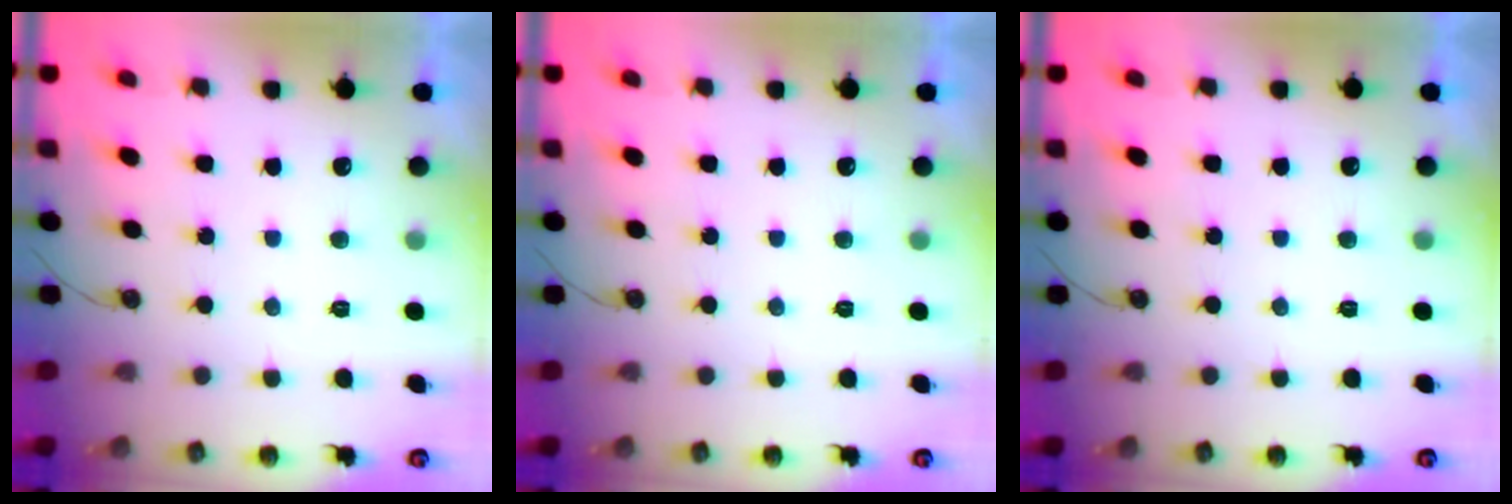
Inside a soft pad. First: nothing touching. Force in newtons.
{"total": 0.0}
{"total": 0.0}